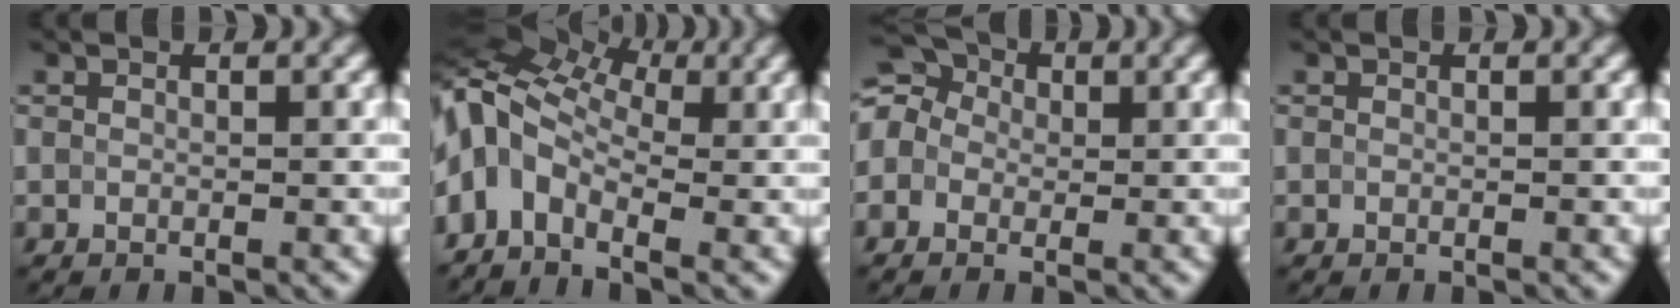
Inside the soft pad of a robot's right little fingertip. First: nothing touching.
{"total": 9.7, "force": [0.2, 6.5, 7.1], "torque": [-0.158, 0.012, -0.016]}
{"total": 6.4, "force": [0.8, 5.4, 3.3], "torque": [-0.058, 0.037, -0.032]}
{"total": 0.0}